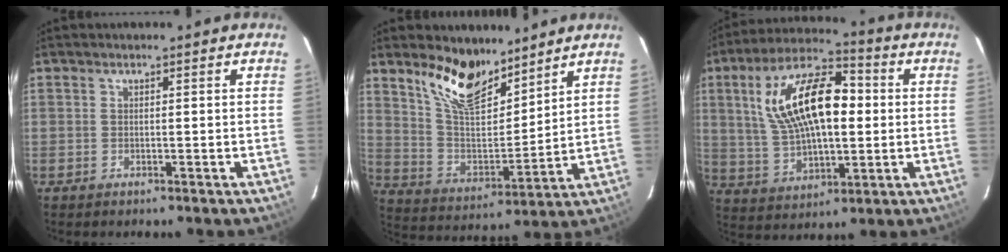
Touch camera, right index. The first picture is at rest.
{"total": 13.5, "force": [10.2, 5.4, 7.1], "torque": [-0.139, 0.002, 0.195]}
{"total": 19.1, "force": [3.2, 8.9, 16.6], "torque": [-0.313, 0.025, 0.062]}